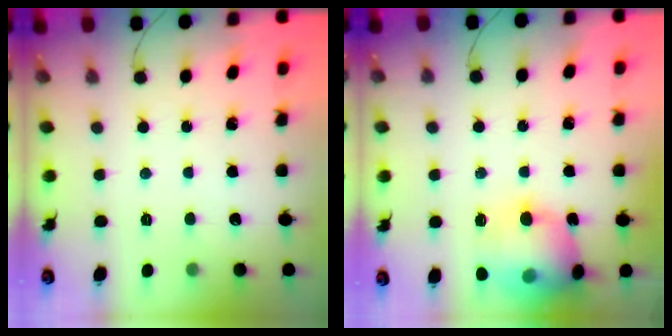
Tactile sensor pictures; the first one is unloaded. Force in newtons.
{"total": 20.6, "press": 18.9, "slide": 8.3}